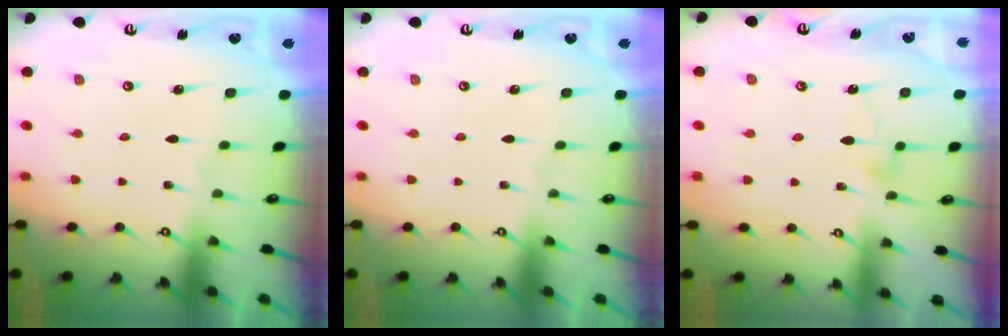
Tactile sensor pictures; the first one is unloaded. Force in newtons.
{"total": 0.0}
{"total": 6.1, "press": 6.1, "slide": 0.4}